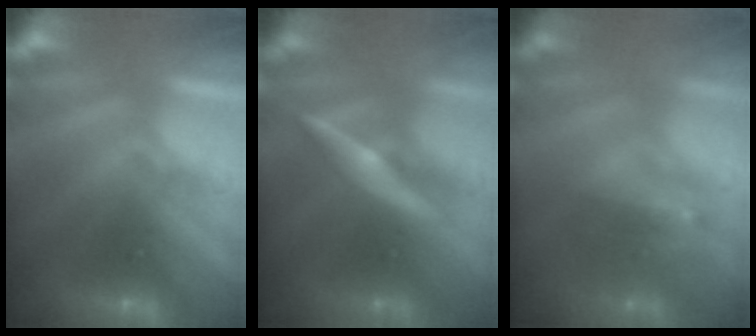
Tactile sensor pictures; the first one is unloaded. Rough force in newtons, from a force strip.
{"total": 2.8}
{"total": 2.8}